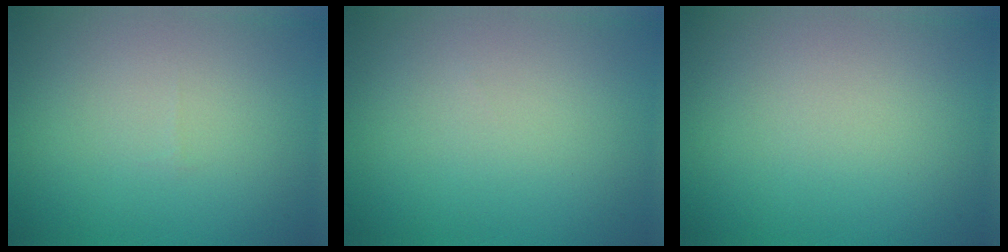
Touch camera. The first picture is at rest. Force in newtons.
{"total": 0.0}
{"total": 0.0}